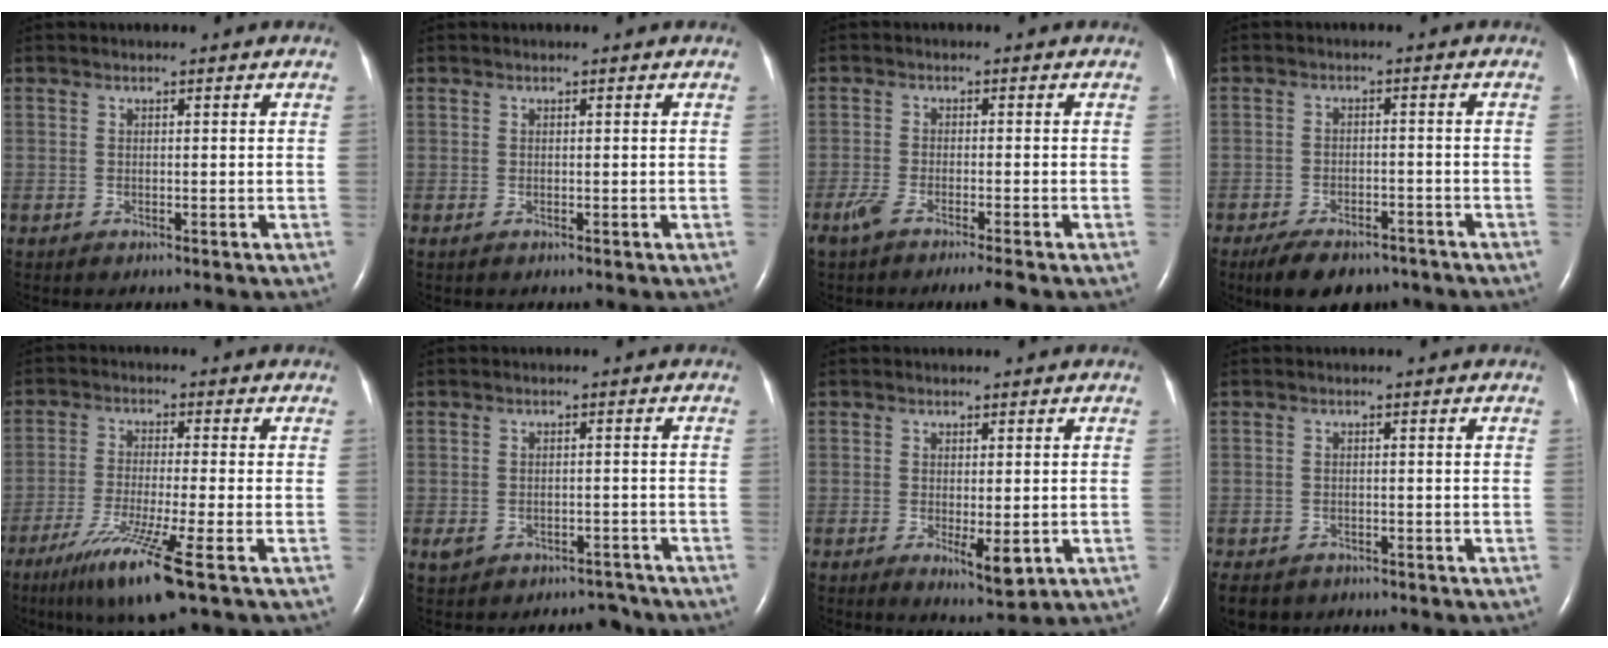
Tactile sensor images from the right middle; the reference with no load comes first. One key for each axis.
{"total": 0.0}
{"total": 5.7, "fx": -4.2, "fy": 0.1, "fz": 3.8, "tx": -0.066, "ty": -0.014, "tz": -0.071}
{"total": 9.9, "fx": -7.7, "fy": 4.2, "fz": 4.5, "tx": -0.070, "ty": -0.003, "tz": -0.116}
{"total": 10.3, "fx": -5.7, "fy": -0.7, "fz": 8.5, "tx": -0.167, "ty": -0.037, "tz": -0.103}
{"total": 4.2, "fx": -3.2, "fy": 2.5, "fz": 1.1, "tx": -0.026, "ty": 0.018, "tz": -0.043}
{"total": 4.2, "fx": -1.1, "fy": 1.1, "fz": 3.9, "tx": -0.057, "ty": -0.011, "tz": -0.009}
{"total": 6.3, "fx": -4.4, "fy": 4.2, "fz": 1.9, "tx": -0.041, "ty": -0.005, "tz": -0.059}